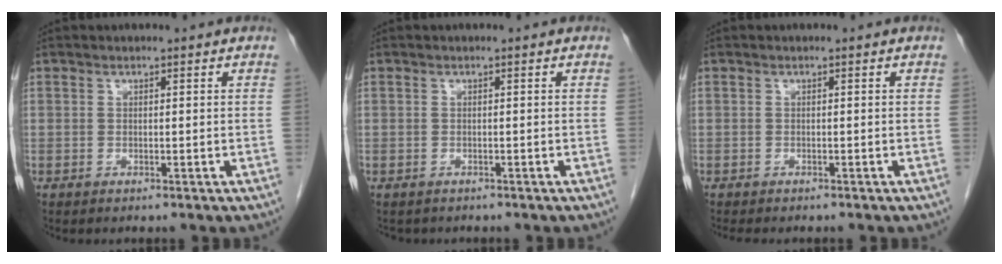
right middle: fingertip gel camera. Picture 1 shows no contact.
{"total": 1.5, "force": [-1.3, 0.7, 0.2], "torque": [-0.014, -0.003, -0.017]}
{"total": 3.4, "force": [-2.9, 0.9, 1.5], "torque": [-0.024, -0.009, -0.036]}